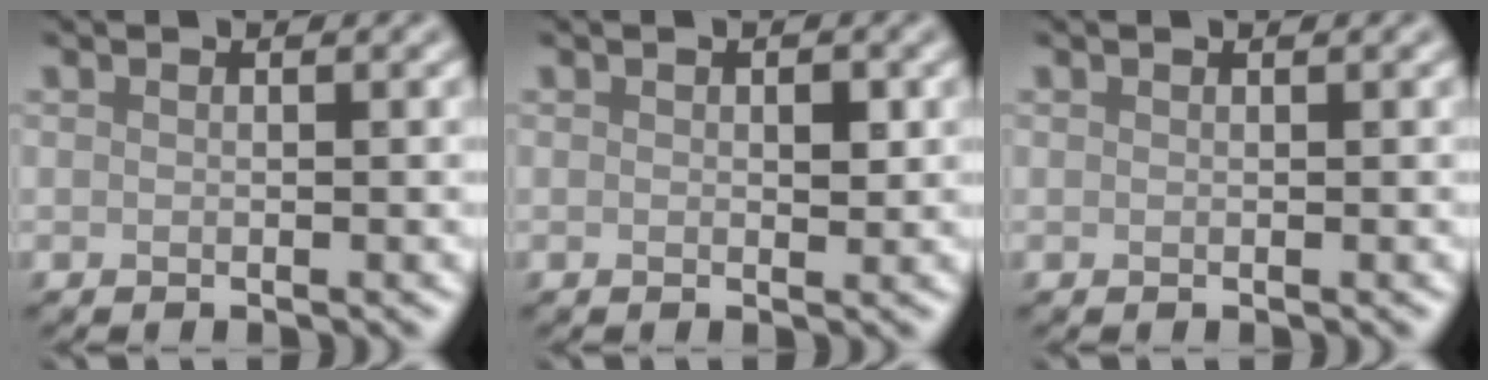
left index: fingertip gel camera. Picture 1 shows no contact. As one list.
[{"total": 1.3, "force": [0.2, 0.6, 1.2], "torque": [-0.014, -0.001, 0.003]}, {"total": 0.0}]